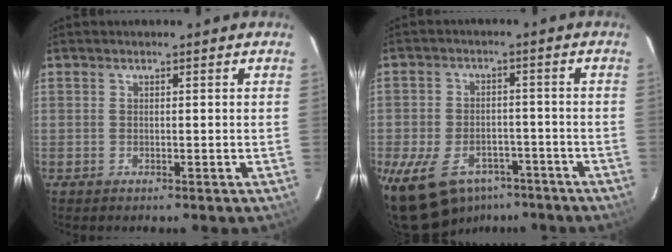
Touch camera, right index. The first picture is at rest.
{"total": 15.3, "force": [-9.1, 9.4, 8.0], "torque": [-0.189, -0.008, -0.135]}